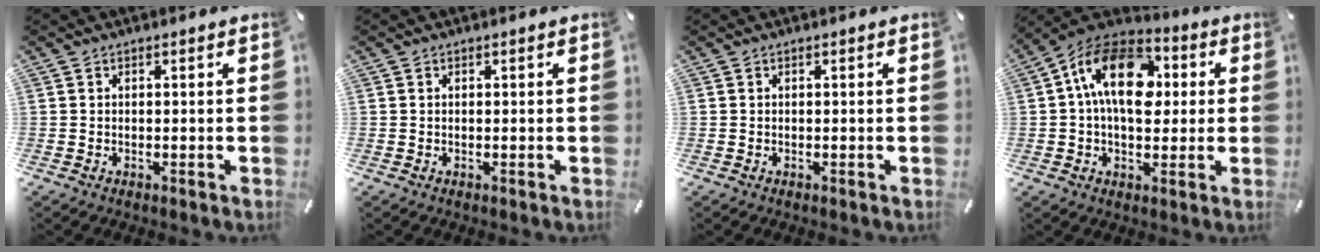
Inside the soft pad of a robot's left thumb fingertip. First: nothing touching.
{"total": 0.0}
{"total": 0.0}
{"total": 17.2, "force": [2.3, 11.3, 12.8], "torque": [-0.224, 0.010, 0.035]}